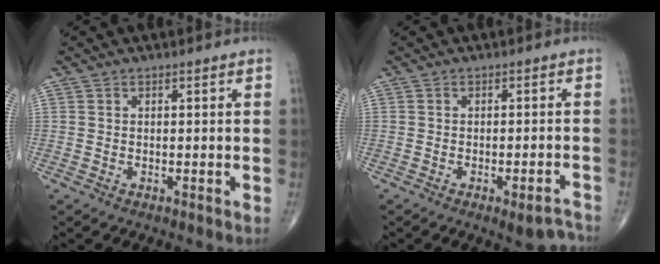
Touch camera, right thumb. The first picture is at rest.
{"total": 6.3, "force": [-4.7, 2.0, 3.8], "torque": [-0.030, 0.027, -0.058]}